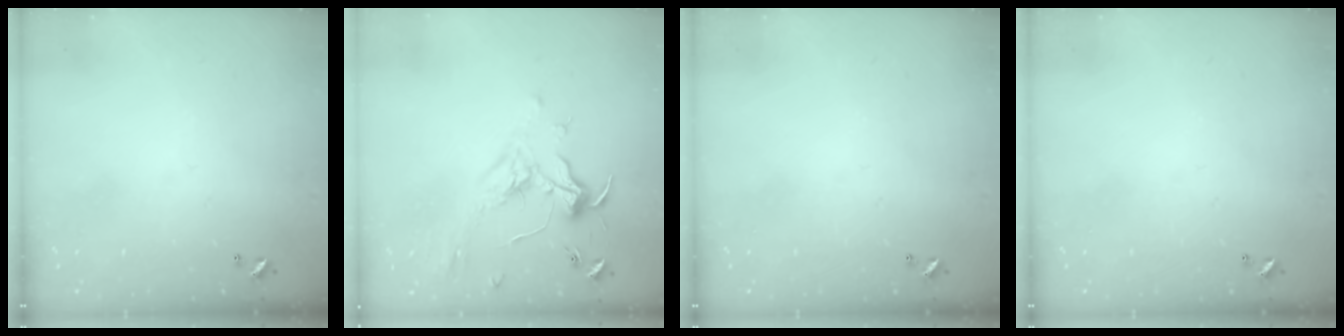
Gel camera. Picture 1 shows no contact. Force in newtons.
{"total": 1.9, "press": 1.7, "slide": 0.7}
{"total": 0.0}
{"total": 0.0}